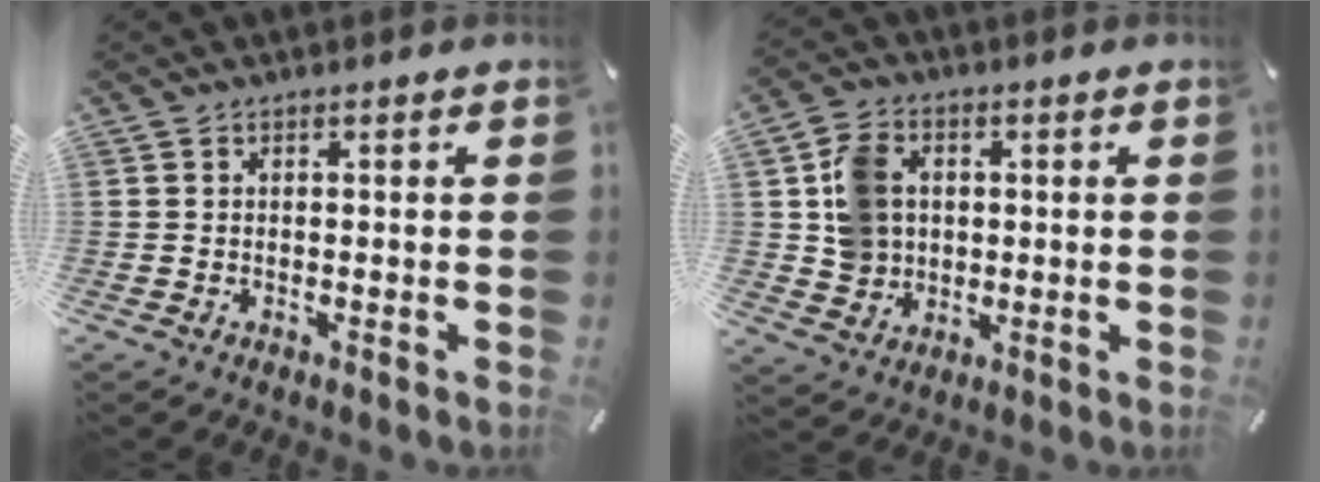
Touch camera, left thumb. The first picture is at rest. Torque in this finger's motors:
{"motor_torque": [1.32, 1.80, 0.70, -0.26, 0.16]}